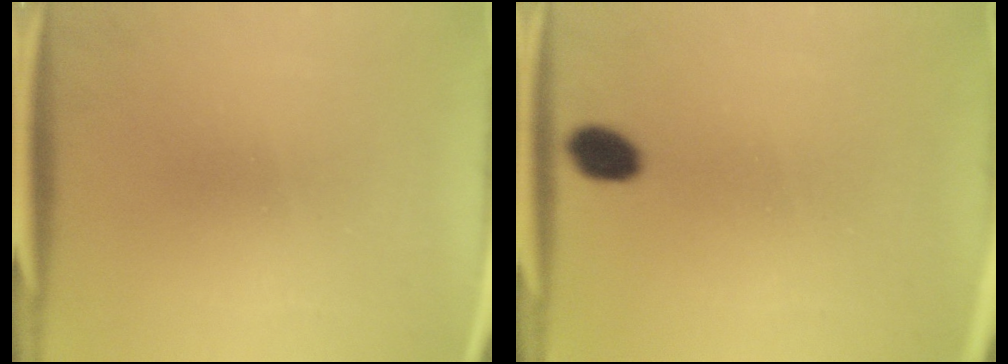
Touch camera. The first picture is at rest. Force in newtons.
{"total": 2.3}